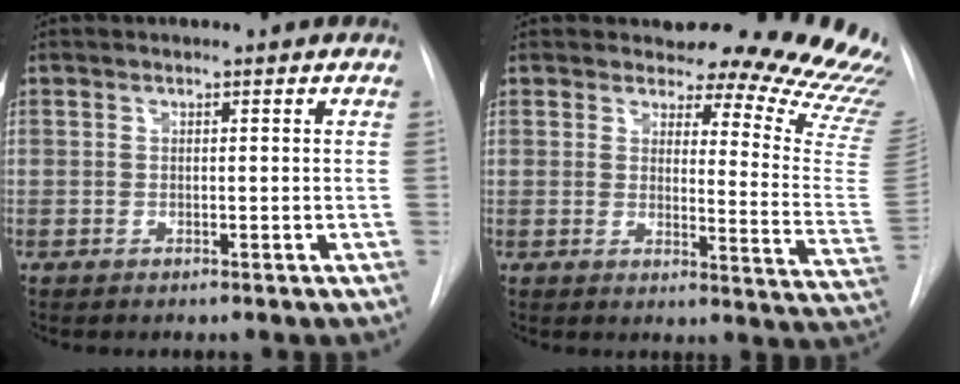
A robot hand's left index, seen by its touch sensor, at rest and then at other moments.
{"total": 19.5, "force": [18.9, 3.1, 3.6], "torque": [-0.013, -0.157, 0.183]}